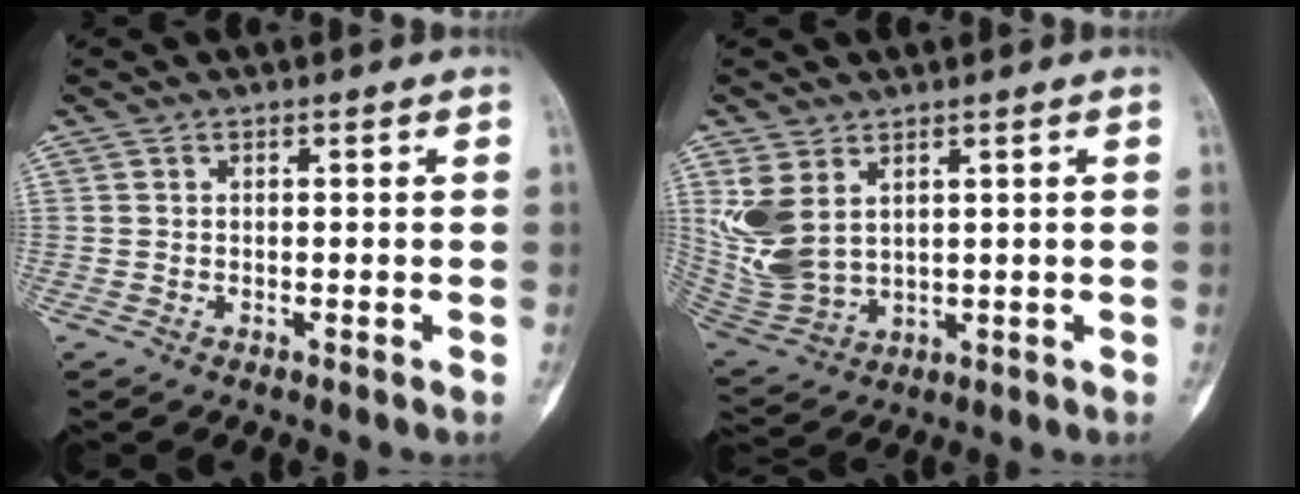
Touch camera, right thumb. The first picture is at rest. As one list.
[{"total": 10.1, "force": [3.5, 6.3, 6.9], "torque": [-0.150, -0.011, 0.092]}]